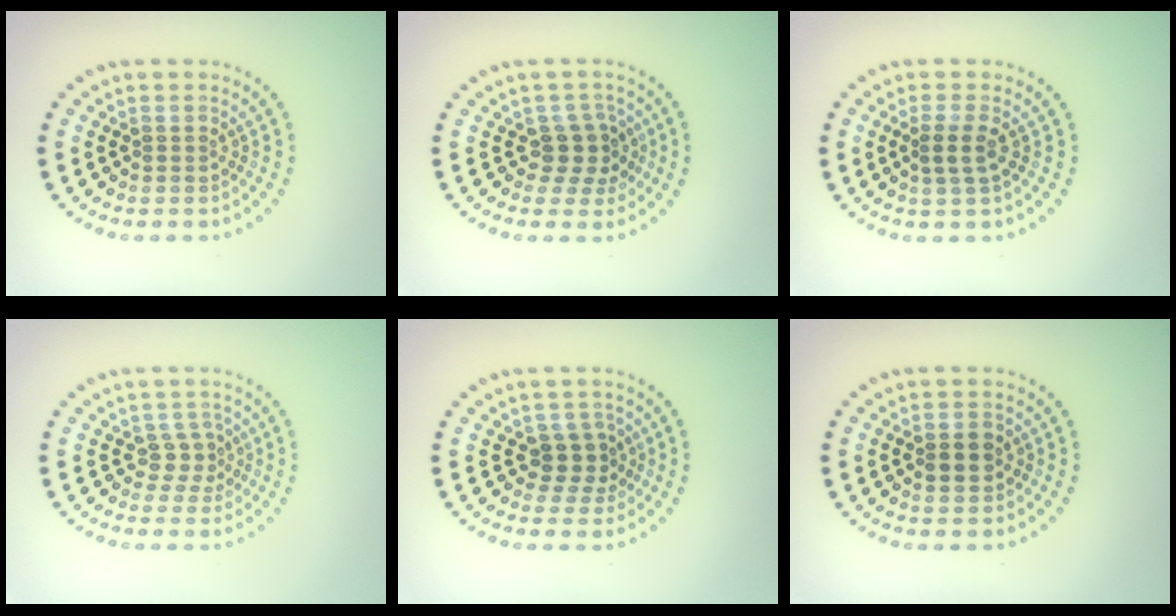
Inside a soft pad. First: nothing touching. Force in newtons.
{"total": 2.7, "press": 2.1, "slide": 1.6}
{"total": 1.7, "press": 1.5, "slide": 0.9}
{"total": 1.9, "press": 1.3, "slide": 1.3}
{"total": 2.5, "press": 2.0, "slide": 1.5}
{"total": 2.2, "press": 2.2, "slide": 0.0}